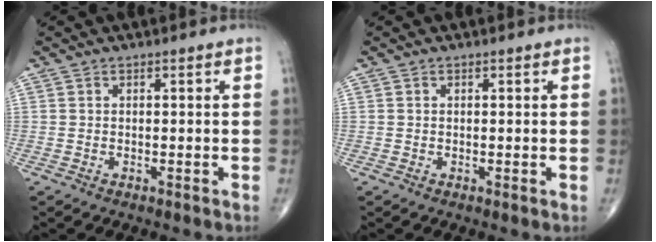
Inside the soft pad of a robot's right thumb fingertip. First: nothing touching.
{"total": 0.0}